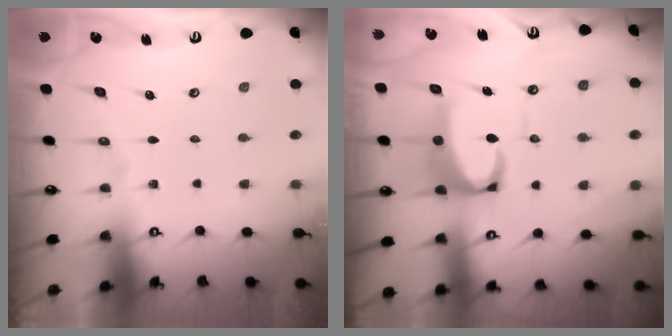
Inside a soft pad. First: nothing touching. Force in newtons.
{"total": 7.6, "press": 7.5, "slide": 1.3}